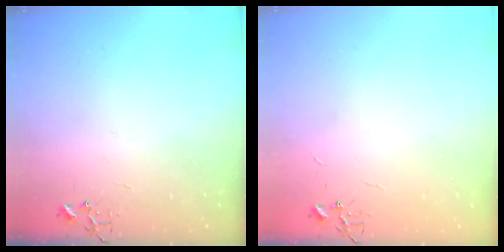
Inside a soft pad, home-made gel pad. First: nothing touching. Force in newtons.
{"total": 2.2, "press": 2.2, "slide": 0.3}